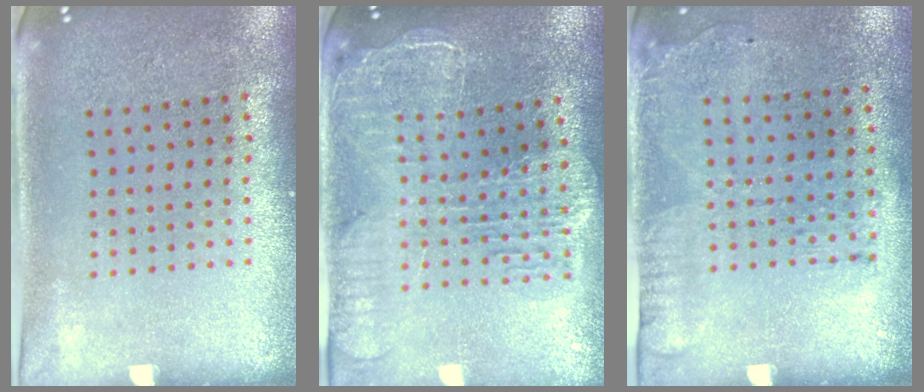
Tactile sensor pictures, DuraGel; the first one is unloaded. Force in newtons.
{"total": 2.3, "press": 2.0, "slide": 1.1}
{"total": 1.8, "press": 1.2, "slide": 1.3}